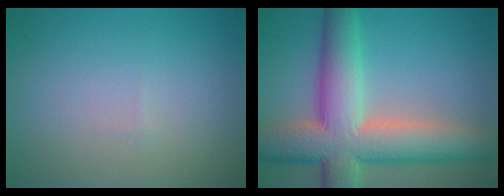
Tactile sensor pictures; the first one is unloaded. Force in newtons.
{"total": 11.1, "press": 11.0, "slide": 0.5}